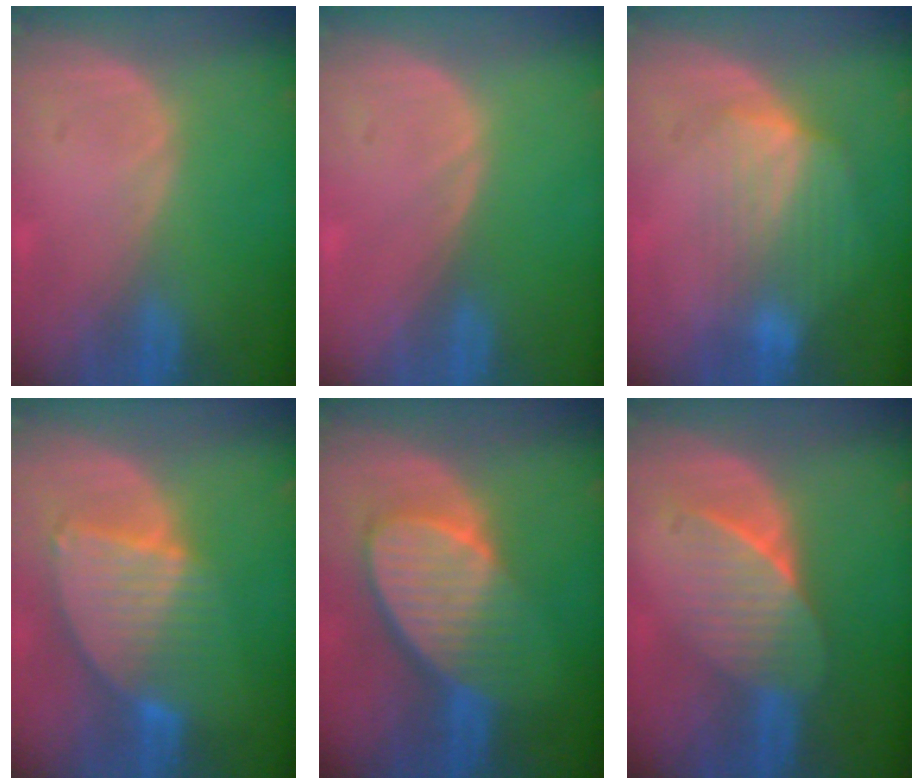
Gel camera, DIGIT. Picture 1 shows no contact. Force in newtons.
{"total": 0.0}
{"total": 7.4, "press": 6.7, "slide": 3.0}
{"total": 8.4, "press": 7.3, "slide": 4.1}
{"total": 9.0, "press": 8.1, "slide": 4.0}
{"total": 7.4, "press": 6.7, "slide": 3.2}